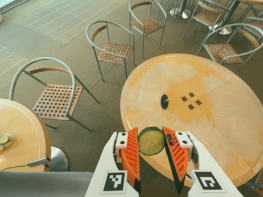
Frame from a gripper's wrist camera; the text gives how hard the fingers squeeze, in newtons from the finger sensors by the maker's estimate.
{"total": 9.6, "left": 9.9, "right": 9.4}